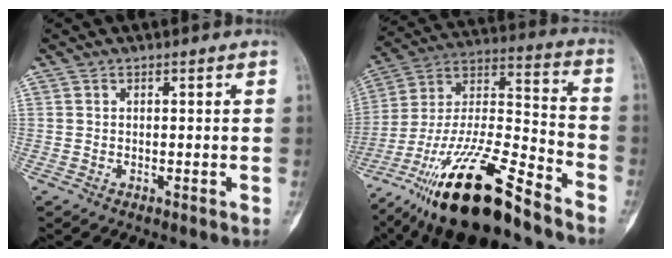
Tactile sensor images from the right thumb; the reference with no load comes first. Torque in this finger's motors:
{"motor_torque": [3.62, 1.38, 1.27, -1.50, 0.69]}